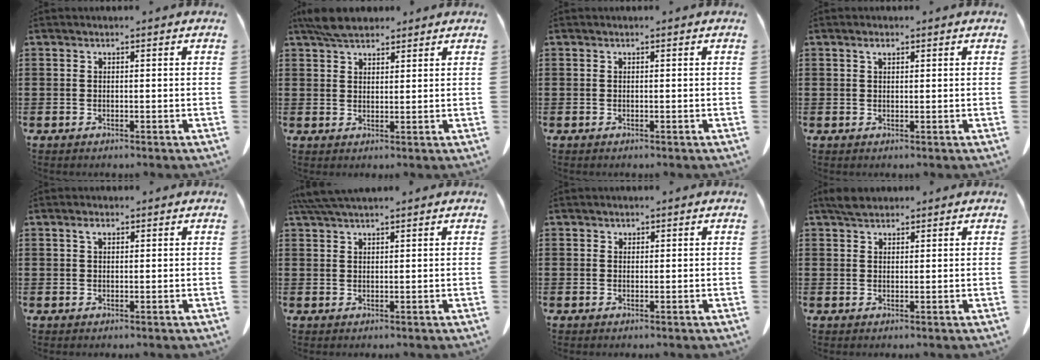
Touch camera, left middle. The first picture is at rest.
{"total": 4.4, "force": [3.8, 1.5, 1.7], "torque": [-0.043, -0.001, 0.073]}
{"total": 0.0}
{"total": 1.3, "force": [0.7, 0.6, 0.9], "torque": [-0.014, -0.001, 0.012]}
{"total": 1.6, "force": [0.9, 0.7, 1.2], "torque": [-0.019, -0.001, 0.015]}
{"total": 3.4, "force": [2.9, 0.2, 1.7], "torque": [-0.041, -0.004, 0.057]}
{"total": 0.8, "force": [0.6, 0.5, 0.0], "torque": [-0.003, -0.001, 0.014]}
{"total": 2.5, "force": [2.2, 0.9, 0.7], "torque": [-0.011, -0.001, 0.042]}